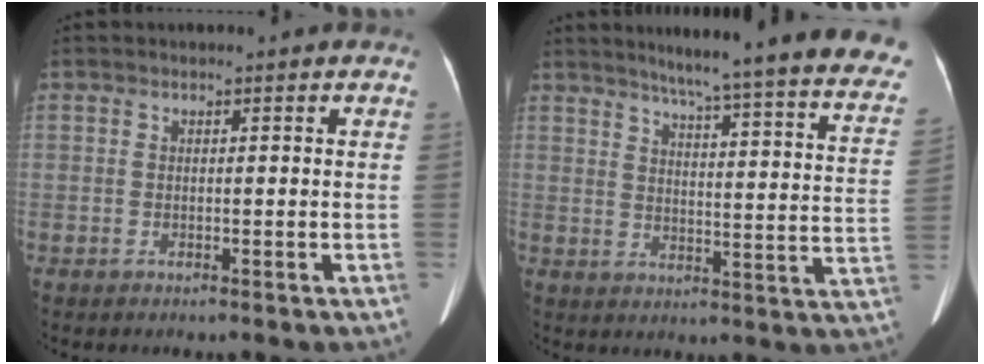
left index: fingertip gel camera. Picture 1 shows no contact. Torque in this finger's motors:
{"motor_torque": [1.06, -1.08, 0.56, 0.16]}